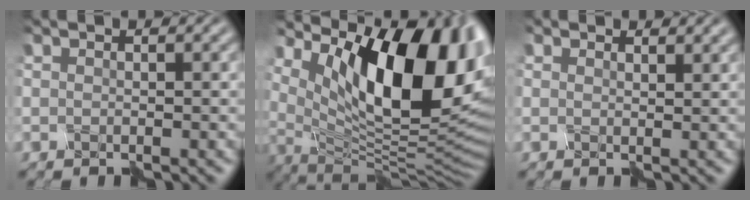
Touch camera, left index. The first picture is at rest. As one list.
[{"total": 14.3, "force": [4.8, 6.3, 11.9], "torque": [-0.159, -0.007, 0.079]}, {"total": 1.4, "force": [1.2, 0.5, 0.2], "torque": [-0.010, -0.002, 0.019]}]